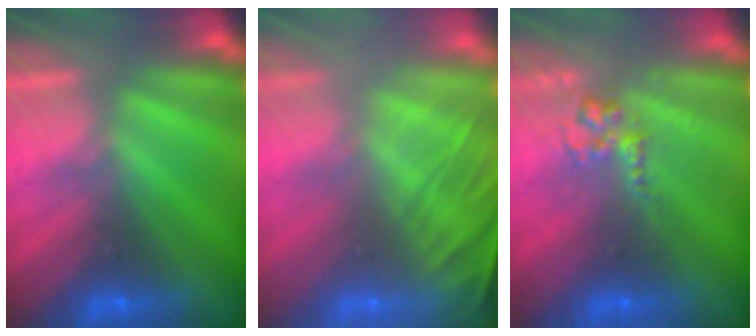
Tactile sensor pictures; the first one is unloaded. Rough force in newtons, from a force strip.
{"total": 6.9}
{"total": 2.7}